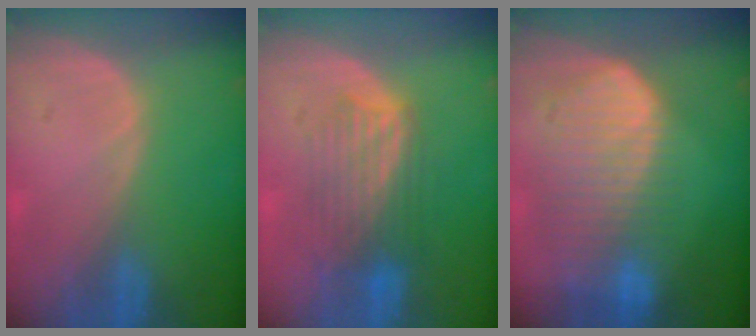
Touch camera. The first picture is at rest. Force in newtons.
{"total": 6.3, "press": 6.3, "slide": 0.5}
{"total": 10.1, "press": 8.7, "slide": 5.2}